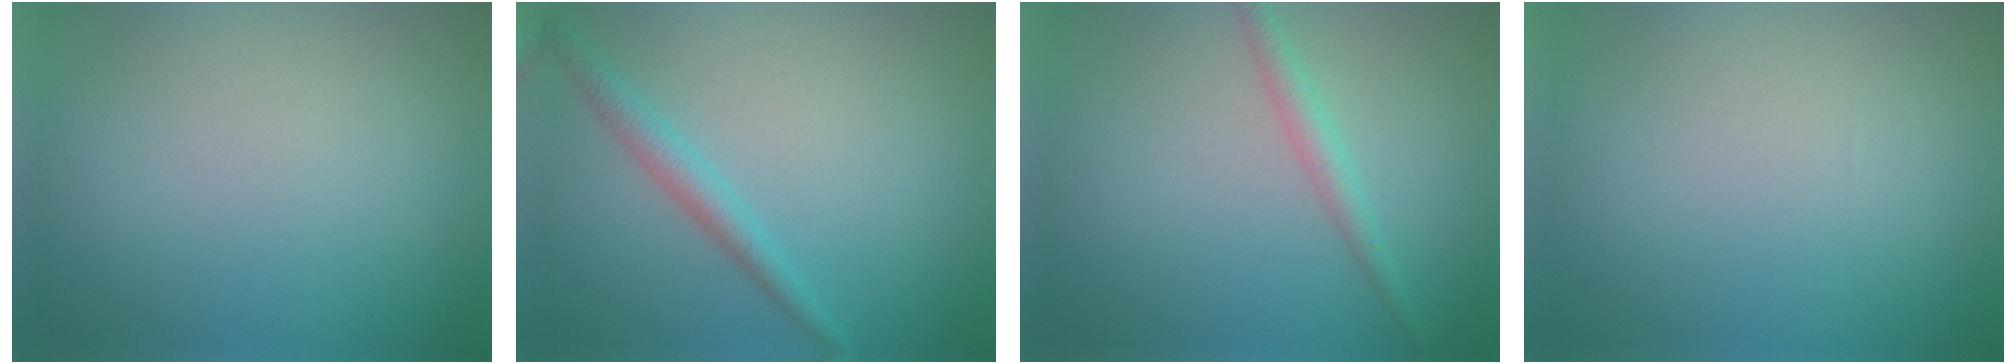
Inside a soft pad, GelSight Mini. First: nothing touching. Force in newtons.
{"total": 2.2, "press": 2.2, "slide": 0.1}
{"total": 2.0, "press": 2.0, "slide": 0.0}
{"total": 0.0}